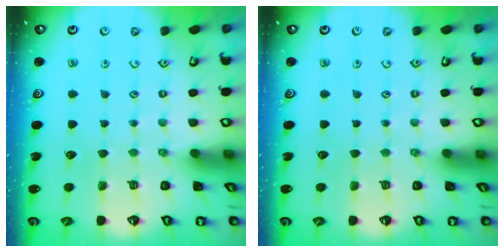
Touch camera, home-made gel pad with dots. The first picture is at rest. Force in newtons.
{"total": 0.0}